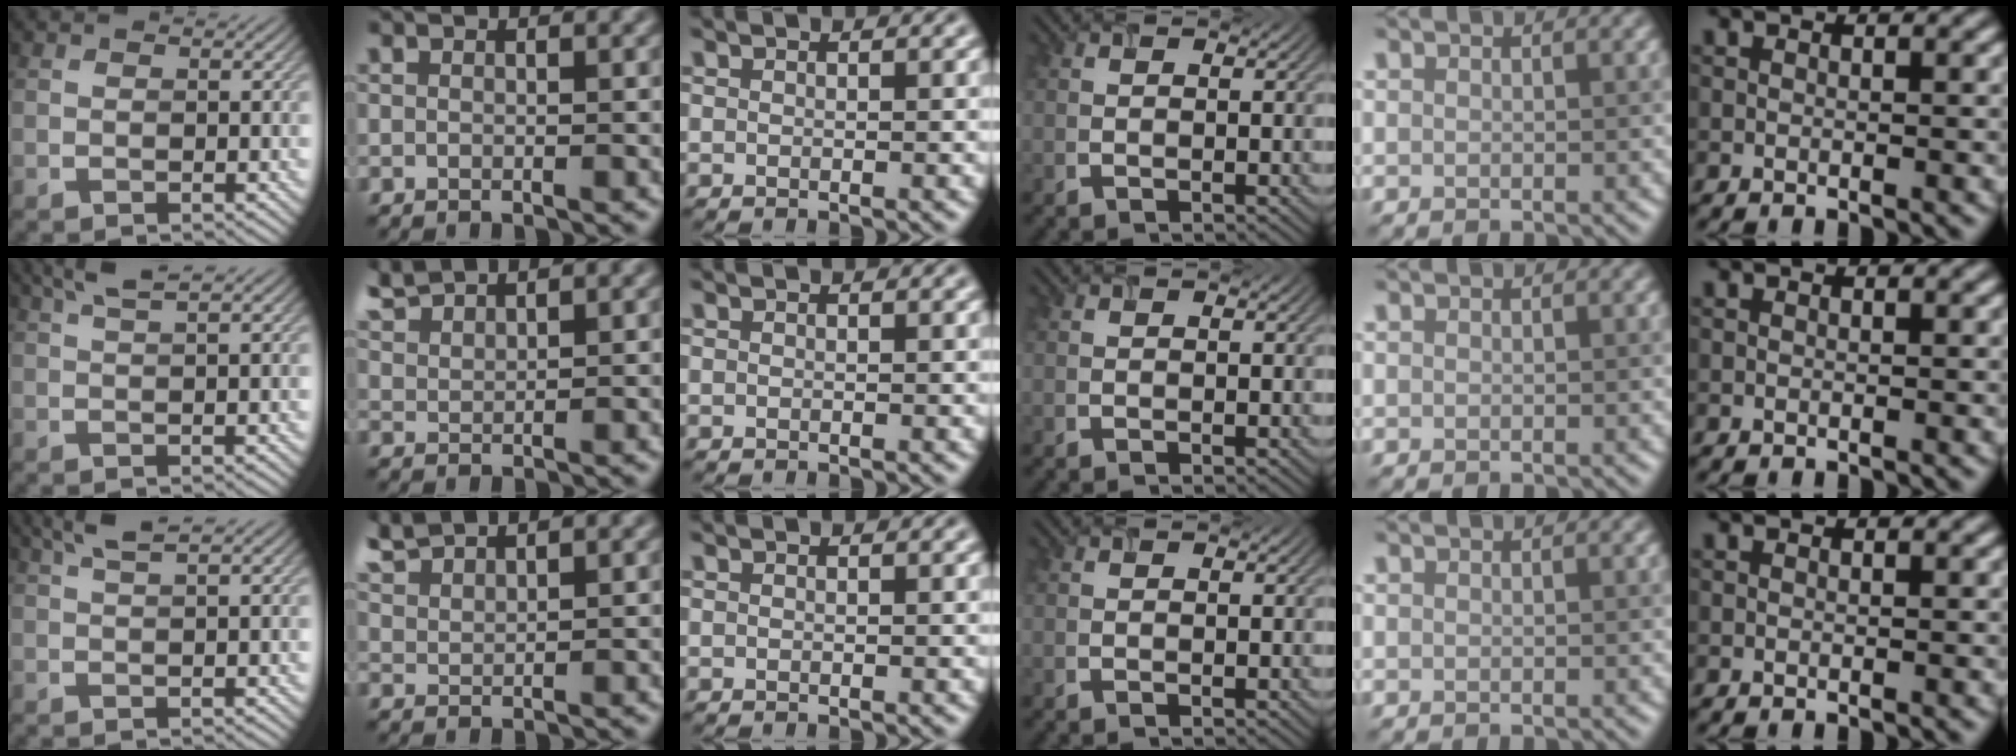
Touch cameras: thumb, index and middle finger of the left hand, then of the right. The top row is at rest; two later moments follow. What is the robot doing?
{"motion": "insert", "object": "airpods case & airpods"}